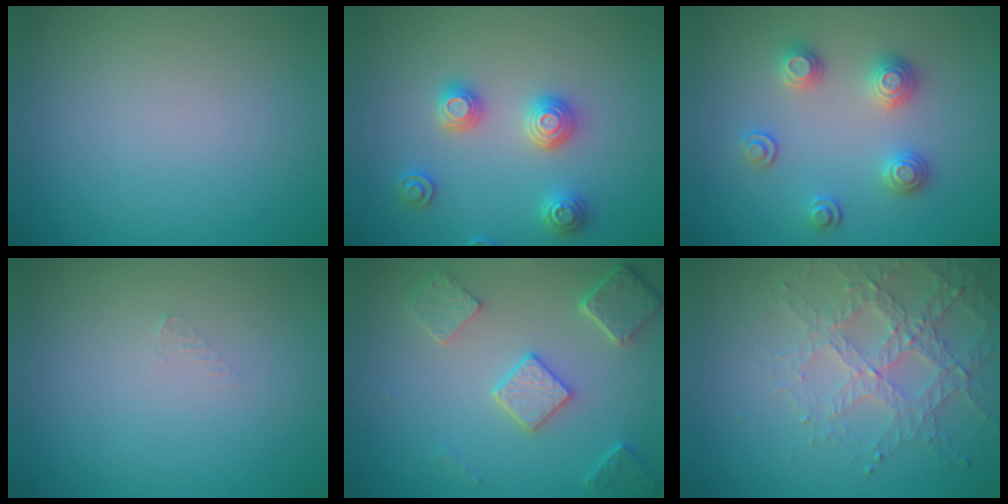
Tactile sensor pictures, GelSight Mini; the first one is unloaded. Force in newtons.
{"total": 2.9, "press": 2.9, "slide": 0.2}
{"total": 3.1, "press": 2.8, "slide": 1.4}
{"total": 0.7, "press": 0.7, "slide": 0.1}
{"total": 4.7, "press": 3.9, "slide": 2.8}
{"total": 3.6, "press": 3.6, "slide": 0.8}